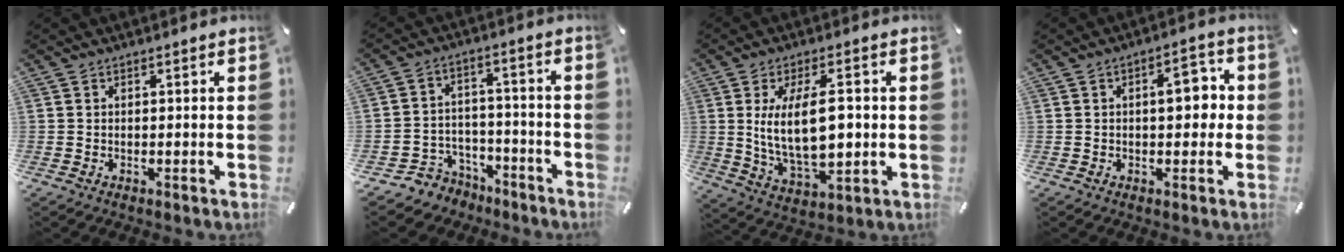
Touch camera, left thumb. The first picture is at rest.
{"total": 6.7, "force": [-4.2, 5.1, 1.2], "torque": [-0.028, 0.025, -0.080]}
{"total": 14.8, "force": [1.6, 6.8, 13.1], "torque": [-0.250, -0.010, 0.020]}
{"total": 7.4, "force": [0.5, 4.0, 6.2], "torque": [-0.070, -0.002, -0.004]}